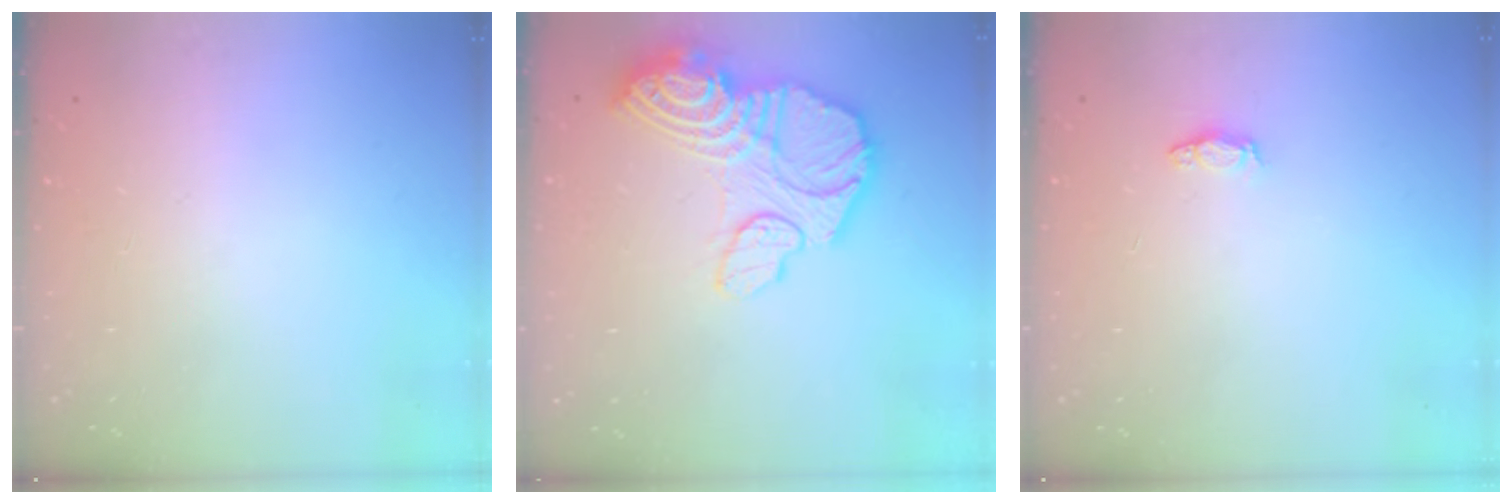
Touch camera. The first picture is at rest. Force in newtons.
{"total": 22.0, "press": 21.9, "slide": 2.4}
{"total": 3.0, "press": 2.9, "slide": 0.4}